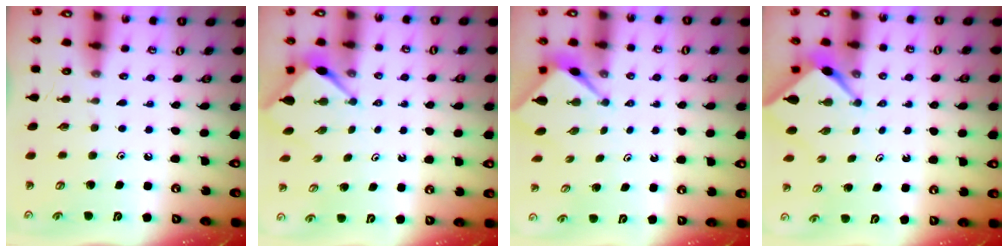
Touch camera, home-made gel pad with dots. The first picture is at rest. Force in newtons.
{"total": 2.9, "press": 2.9, "slide": 0.3}
{"total": 2.6, "press": 2.6, "slide": 0.1}
{"total": 2.6, "press": 2.5, "slide": 0.3}